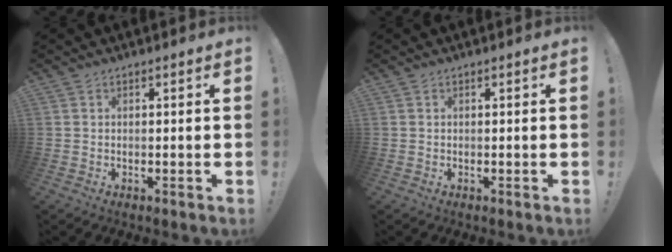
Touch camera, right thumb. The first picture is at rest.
{"total": 0.0}